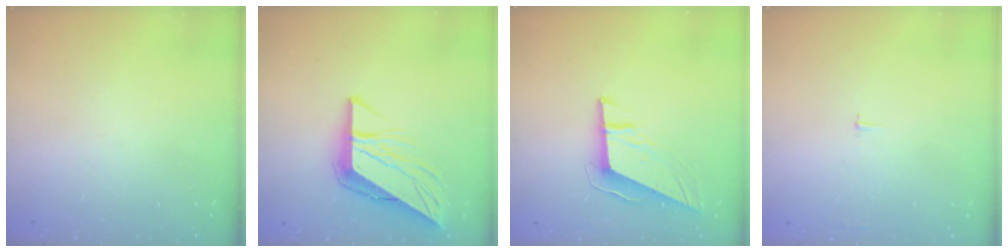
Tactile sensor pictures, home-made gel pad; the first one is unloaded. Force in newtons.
{"total": 10.6, "press": 10.5, "slide": 1.3}
{"total": 9.9, "press": 9.7, "slide": 2.0}
{"total": 1.8, "press": 1.8, "slide": 0.1}